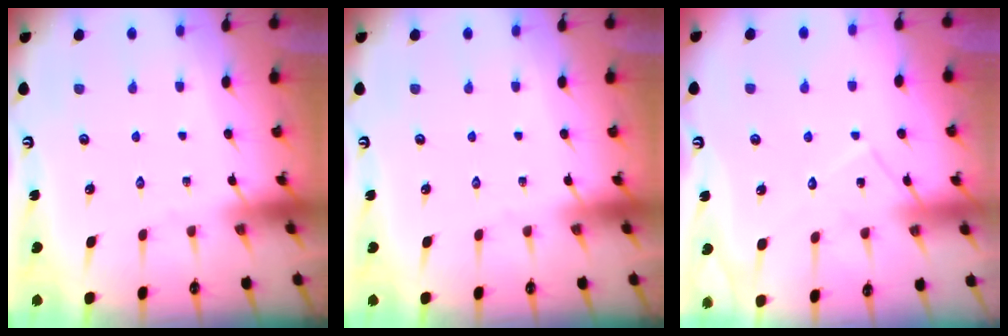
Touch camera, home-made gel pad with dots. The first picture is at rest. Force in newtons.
{"total": 0.0}
{"total": 9.7, "press": 9.7, "slide": 0.7}